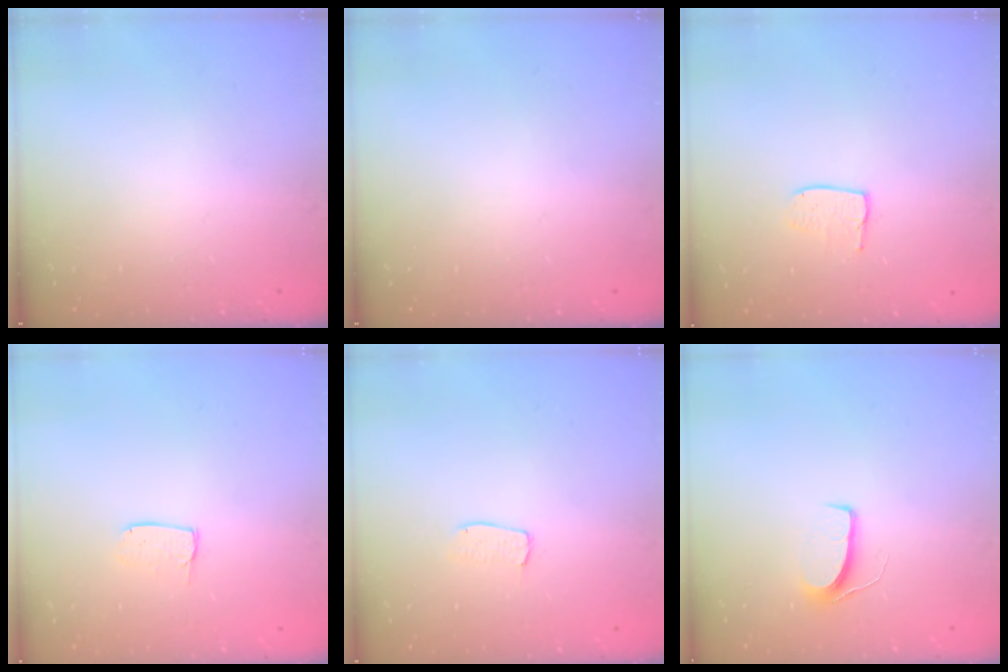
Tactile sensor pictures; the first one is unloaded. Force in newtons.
{"total": 0.0}
{"total": 6.3, "press": 6.3, "slide": 0.4}
{"total": 4.5, "press": 4.5, "slide": 0.3}
{"total": 3.3, "press": 3.3, "slide": 0.2}
{"total": 6.6, "press": 6.6, "slide": 0.5}